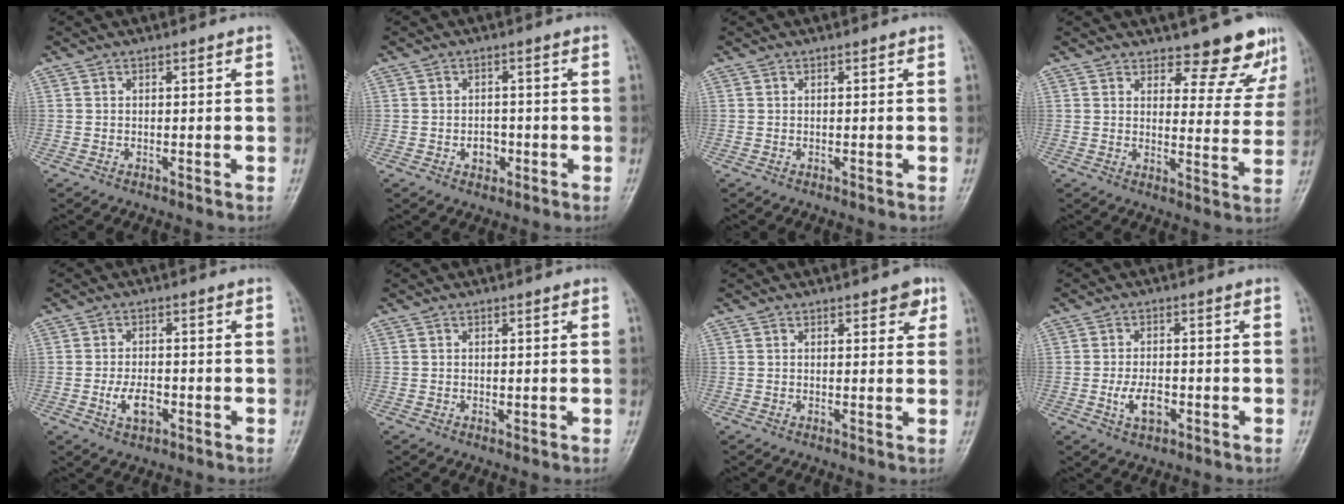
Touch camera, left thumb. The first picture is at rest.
{"total": 3.1, "force": [-1.0, 2.4, 1.7], "torque": [-0.010, 0.006, -0.013]}
{"total": 0.0}
{"total": 10.0, "force": [8.6, 3.6, 3.5], "torque": [-0.006, -0.070, 0.100]}
{"total": 4.7, "force": [-1.4, 2.6, 3.6], "torque": [-0.063, 0.005, -0.023]}
{"total": 0.6, "force": [0.2, 0.3, 0.4], "torque": [-0.005, -0.003, 0.003]}
{"total": 3.5, "force": [2.1, 1.5, 2.3], "torque": [-0.012, -0.007, 0.022]}
{"total": 4.7, "force": [-1.4, 2.6, 3.6], "torque": [-0.065, 0.005, -0.023]}